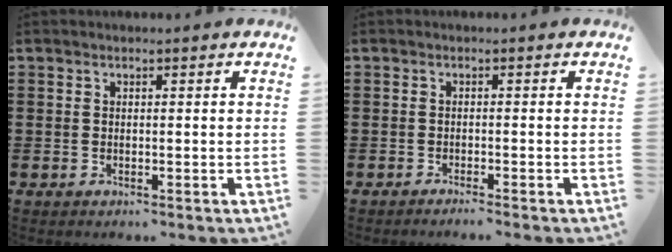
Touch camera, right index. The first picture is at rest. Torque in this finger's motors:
{"motor_torque": [1.08, 1.06, -0.14, 0.00]}